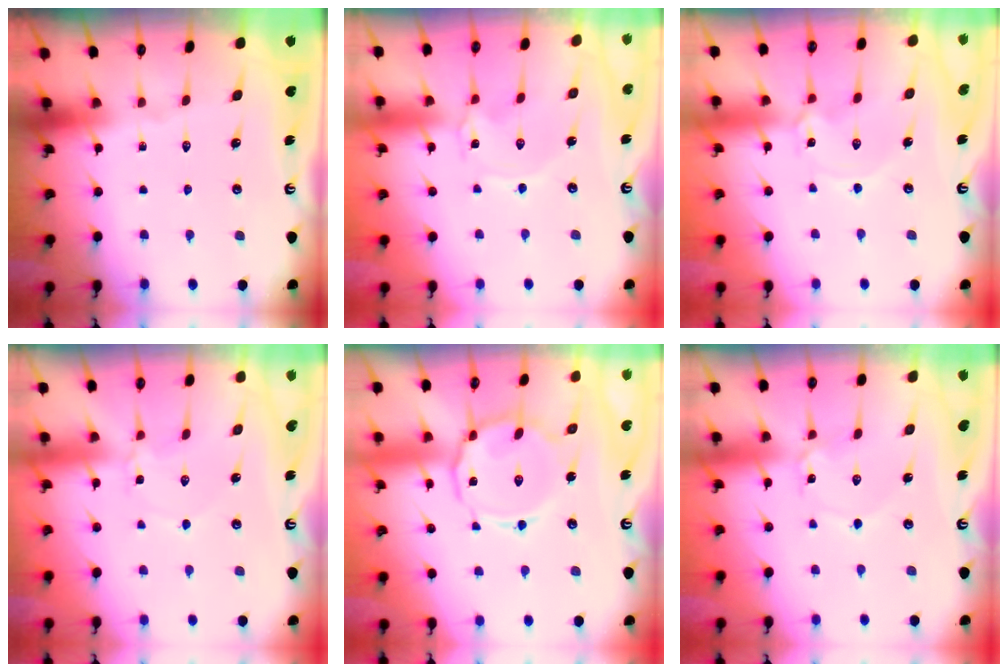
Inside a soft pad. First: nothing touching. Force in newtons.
{"total": 0.5, "press": 0.5, "slide": 0.1}
{"total": 1.5, "press": 1.5, "slide": 0.2}
{"total": 2.0, "press": 2.0, "slide": 0.3}
{"total": 12.0, "press": 11.9, "slide": 1.0}
{"total": 1.7, "press": 1.7, "slide": 0.1}